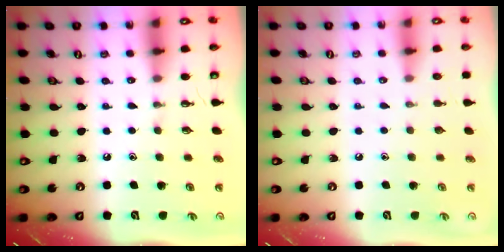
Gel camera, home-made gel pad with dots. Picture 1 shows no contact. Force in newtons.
{"total": 0.0}